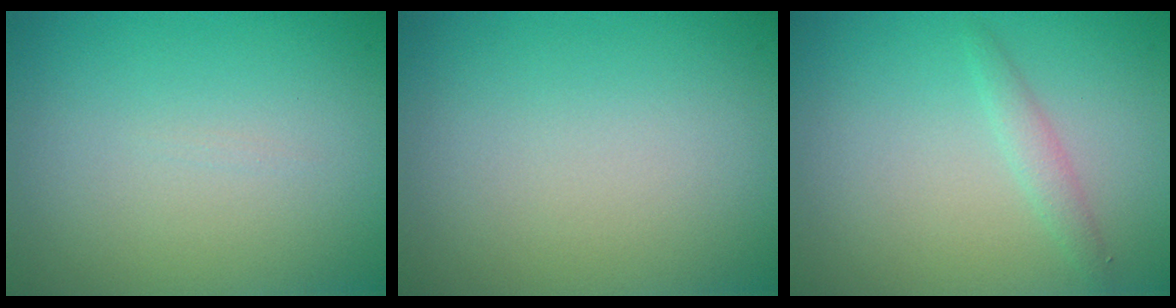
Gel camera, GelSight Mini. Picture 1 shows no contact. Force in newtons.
{"total": 0.0}
{"total": 1.3, "press": 1.2, "slide": 0.0}